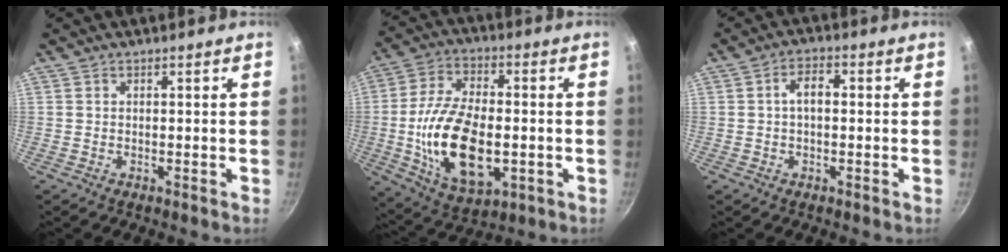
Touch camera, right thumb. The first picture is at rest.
{"total": 19.5, "force": [-2.9, 10.5, 16.3], "torque": [-0.293, 0.005, -0.038]}
{"total": 3.9, "force": [0.2, 2.2, 3.3], "torque": [-0.052, 0.015, -0.002]}